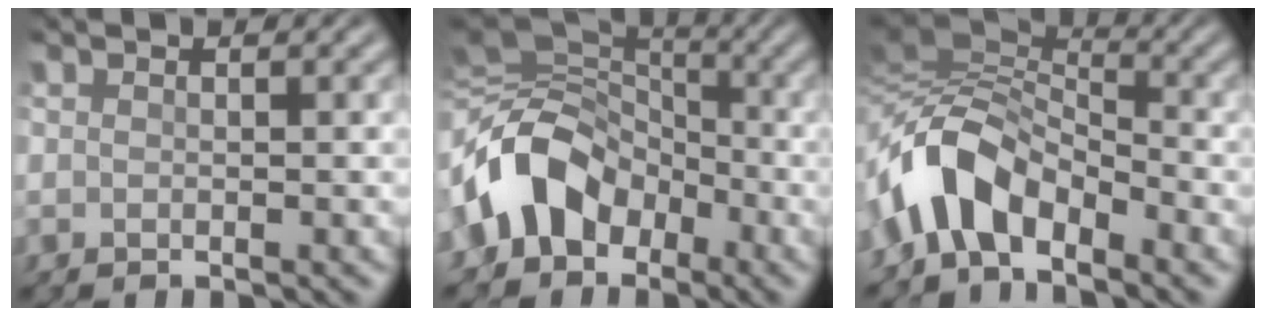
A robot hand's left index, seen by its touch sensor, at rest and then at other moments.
{"total": 8.5, "force": [-3.0, 6.4, 4.7], "torque": [-0.082, 0.011, -0.069]}
{"total": 6.4, "force": [-2.9, 3.3, 4.6], "torque": [-0.090, 0.012, -0.066]}